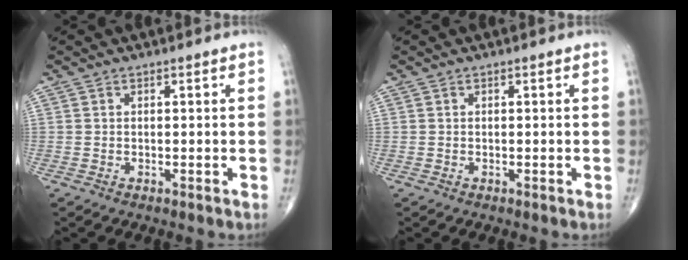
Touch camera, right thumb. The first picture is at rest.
{"total": 0.0}